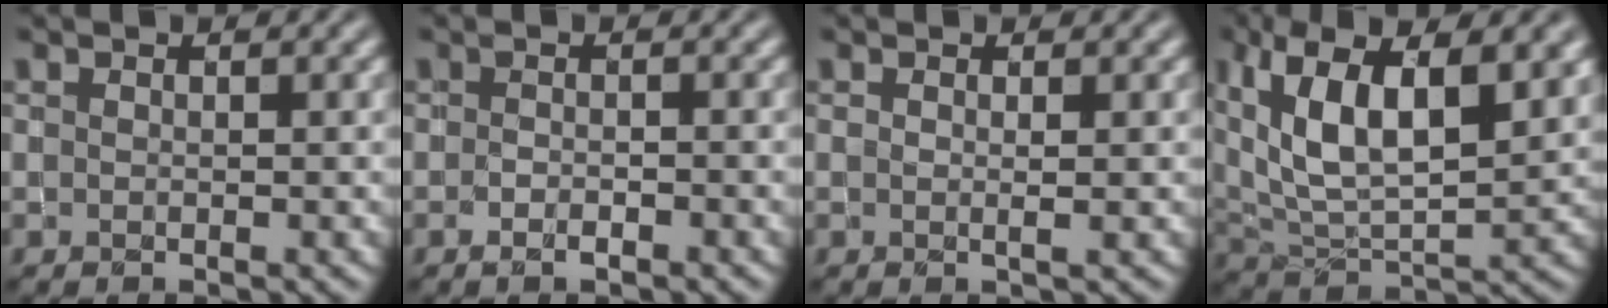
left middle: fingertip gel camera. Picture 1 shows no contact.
{"total": 0.9, "force": [-0.6, 0.3, 0.6], "torque": [-0.010, 0.000, -0.011]}
{"total": 0.7, "force": [0.2, 0.2, 0.7], "torque": [-0.007, 0.002, -0.001]}
{"total": 11.4, "force": [4.5, 5.3, 9.0], "torque": [-0.170, 0.009, 0.079]}